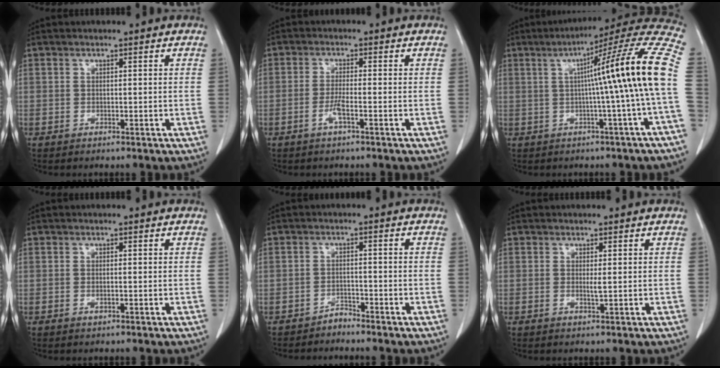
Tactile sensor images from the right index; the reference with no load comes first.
{"total": 2.5, "force": [-1.2, 0.1, 2.2], "torque": [-0.047, -0.001, -0.025]}
{"total": 17.0, "force": [0.5, -2.1, 16.9], "torque": [-0.213, 0.026, -0.004]}
{"total": 0.7, "force": [-0.2, 0.3, 0.7], "torque": [-0.014, -0.001, 0.000]}
{"total": 1.7, "force": [-1.7, 0.3, -0.1], "torque": [0.007, 0.000, -0.028]}
{"total": 0.8, "force": [0.1, 0.1, 0.8], "torque": [-0.020, -0.003, 0.006]}